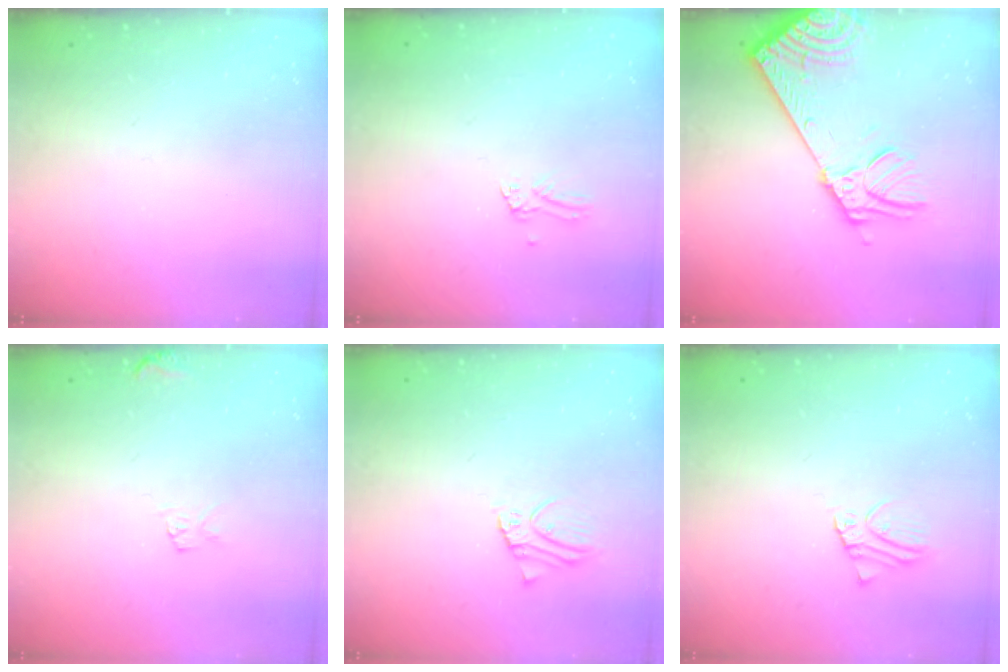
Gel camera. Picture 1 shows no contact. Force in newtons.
{"total": 0.0}
{"total": 19.5, "press": 19.0, "slide": 4.2}
{"total": 6.4, "press": 6.3, "slide": 0.5}
{"total": 2.7, "press": 2.7, "slide": 0.2}
{"total": 2.5, "press": 2.5, "slide": 0.2}